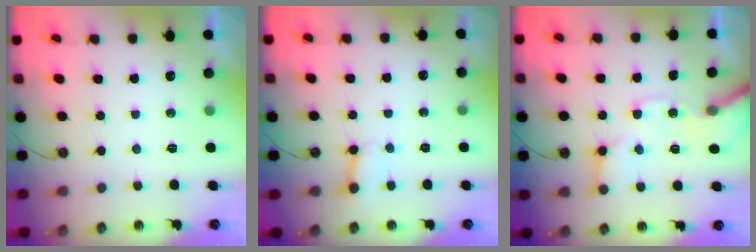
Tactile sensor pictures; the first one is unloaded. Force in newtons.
{"total": 2.5, "press": 2.5, "slide": 0.2}
{"total": 12.6, "press": 12.5, "slide": 1.9}